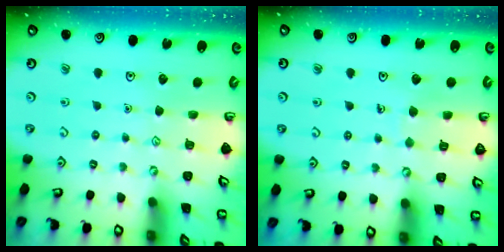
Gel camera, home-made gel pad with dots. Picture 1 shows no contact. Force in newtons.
{"total": 2.3, "press": 2.3, "slide": 0.1}